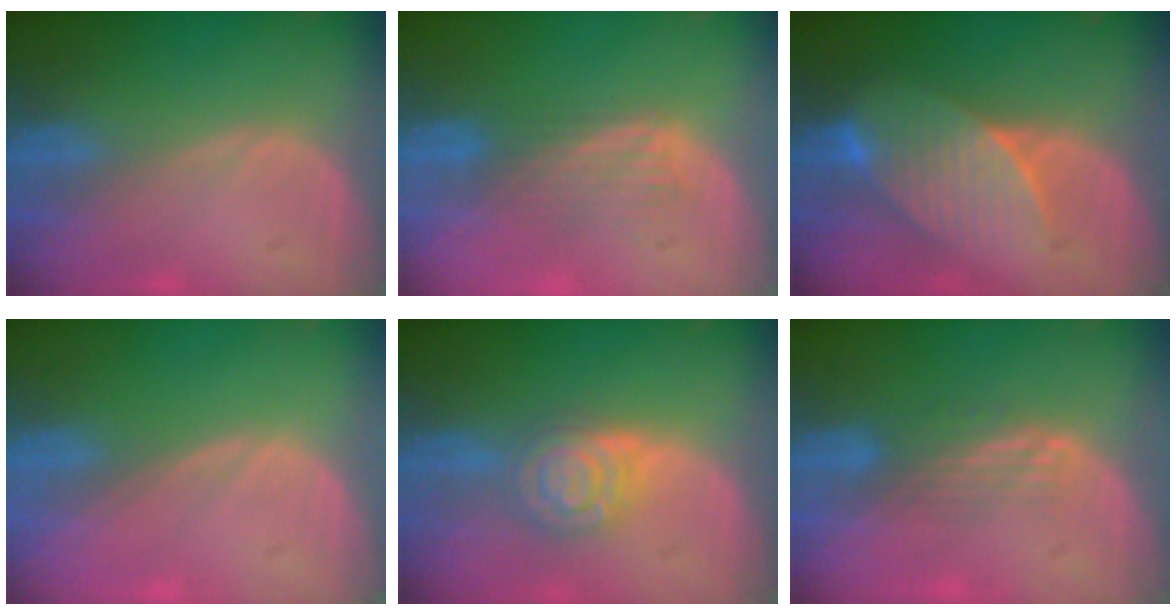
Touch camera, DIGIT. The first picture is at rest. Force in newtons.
{"total": 4.3, "press": 3.7, "slide": 2.3}
{"total": 7.9, "press": 7.7, "slide": 1.8}
{"total": 0.0}
{"total": 6.2, "press": 6.2, "slide": 0.4}
{"total": 3.4, "press": 2.9, "slide": 1.8}